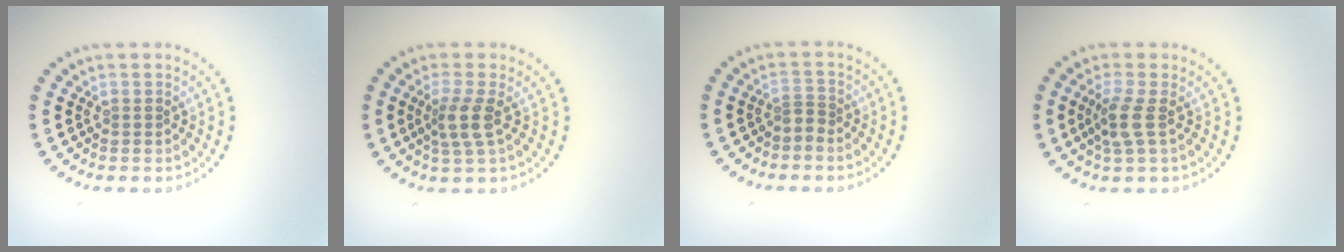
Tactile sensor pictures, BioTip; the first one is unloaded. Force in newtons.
{"total": 2.5, "press": 2.0, "slide": 1.6}
{"total": 1.0, "press": 0.6, "slide": 0.8}
{"total": 2.2, "press": 1.9, "slide": 1.2}